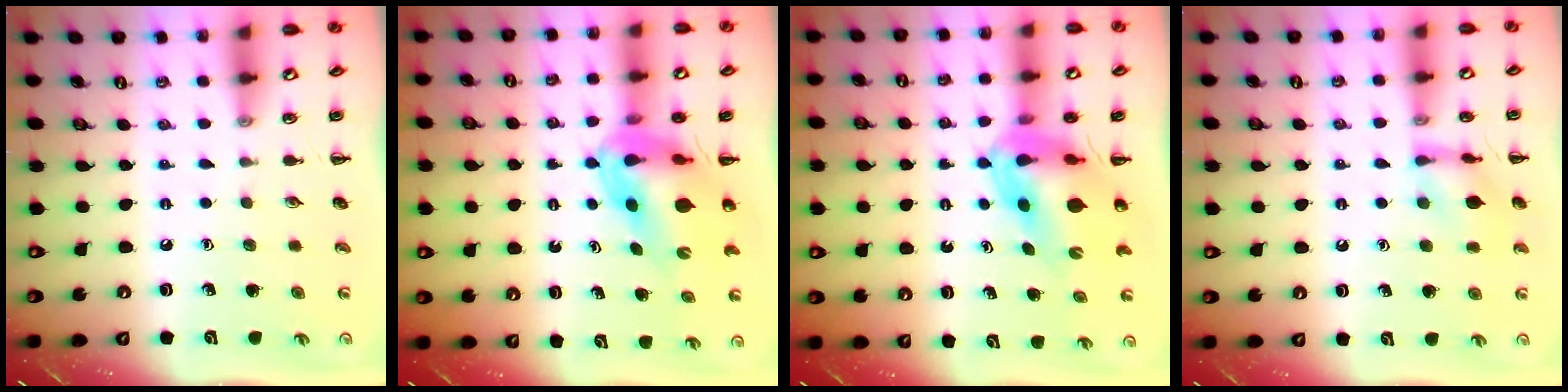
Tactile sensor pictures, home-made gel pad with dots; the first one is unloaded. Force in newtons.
{"total": 9.5, "press": 9.0, "slide": 3.0}
{"total": 9.5, "press": 9.0, "slide": 3.0}
{"total": 10.0, "press": 10.0, "slide": 0.8}